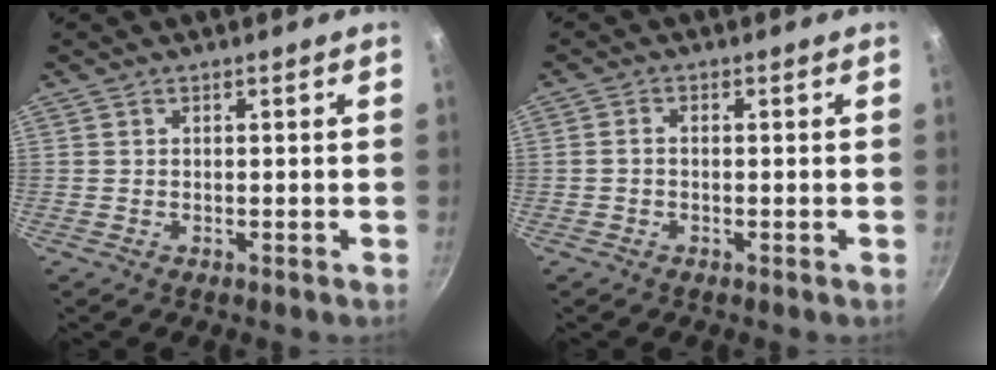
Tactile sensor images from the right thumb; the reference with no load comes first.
{"total": 1.5, "force": [-0.3, 1.0, 1.0], "torque": [-0.020, 0.010, -0.008]}